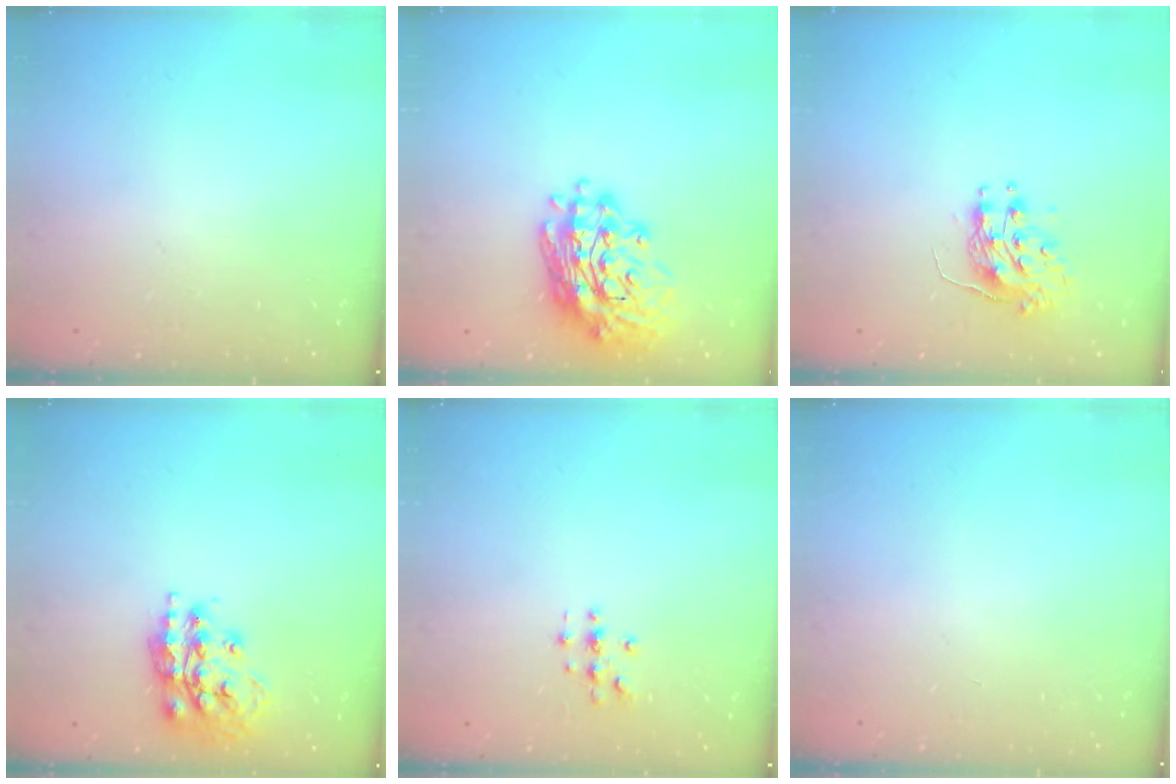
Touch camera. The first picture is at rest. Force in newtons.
{"total": 18.1, "press": 17.6, "slide": 4.0}
{"total": 9.3, "press": 9.3, "slide": 0.8}
{"total": 17.3, "press": 17.2, "slide": 1.7}
{"total": 2.7, "press": 2.7, "slide": 0.3}
{"total": 0.0}